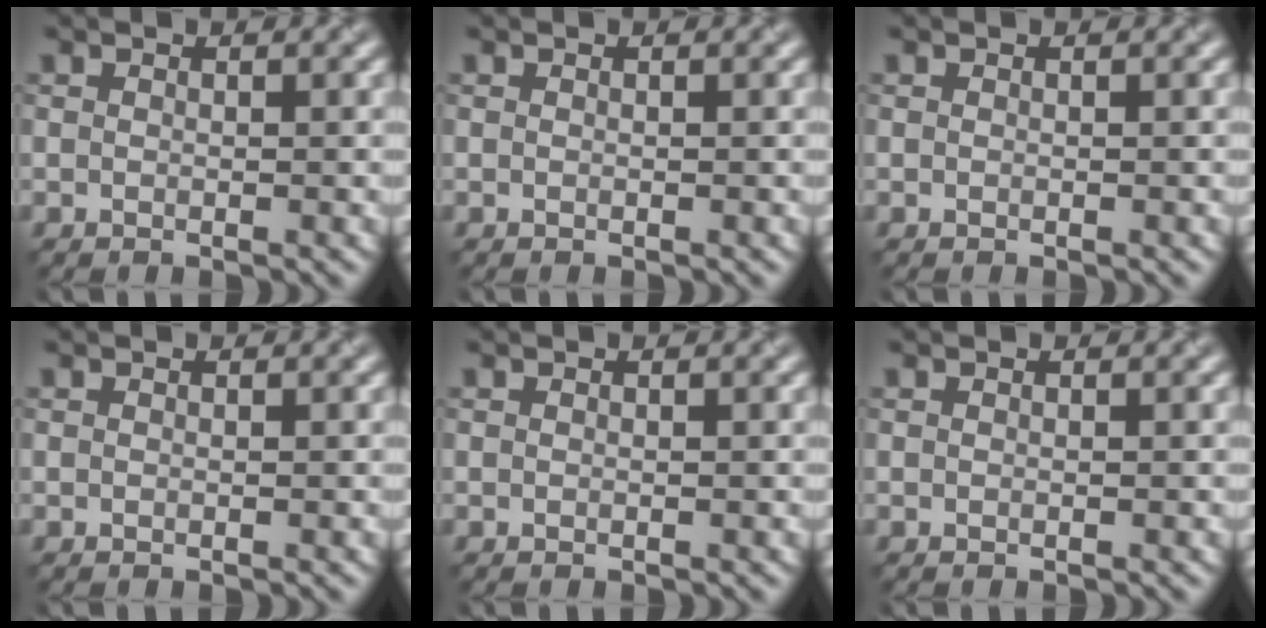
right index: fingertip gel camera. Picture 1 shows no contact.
{"total": 0.0}
{"total": 0.0}
{"total": 0.0}
{"total": 0.0}
{"total": 0.0}